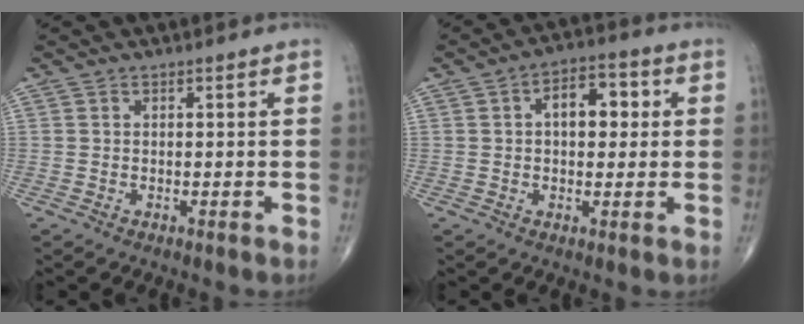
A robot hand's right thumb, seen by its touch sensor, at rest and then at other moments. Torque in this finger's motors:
{"motor_torque": [0.19, 1.65, 0.84, 0.14, 0.01]}